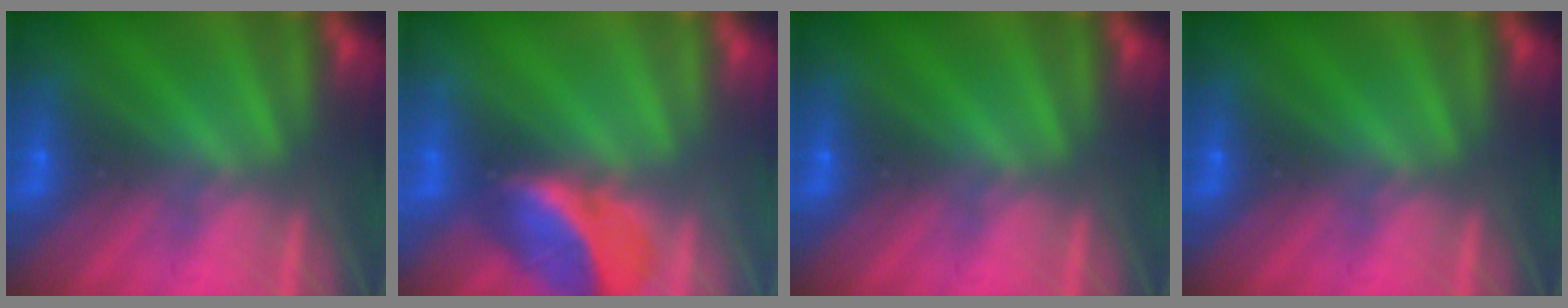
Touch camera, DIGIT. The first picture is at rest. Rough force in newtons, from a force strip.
{"total": 2.8}
{"total": 0.0}
{"total": 0.0}